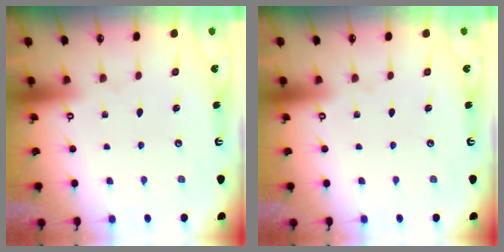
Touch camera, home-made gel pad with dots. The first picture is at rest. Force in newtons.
{"total": 0.0}